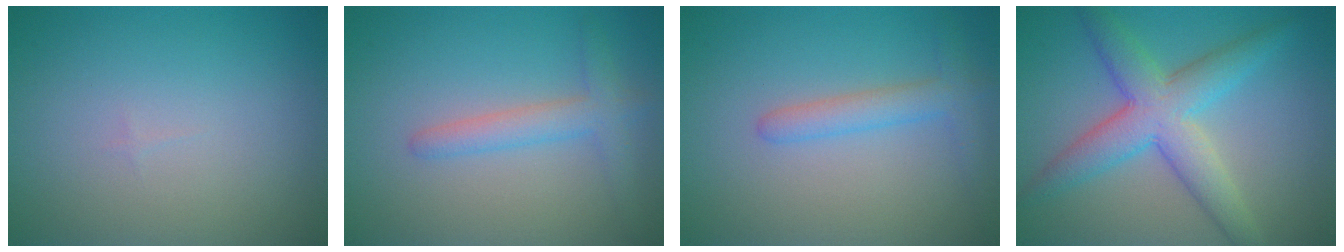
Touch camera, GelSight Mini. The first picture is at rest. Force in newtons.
{"total": 2.6, "press": 2.6, "slide": 0.1}
{"total": 2.5, "press": 2.5, "slide": 0.2}
{"total": 6.0, "press": 6.0, "slide": 0.2}